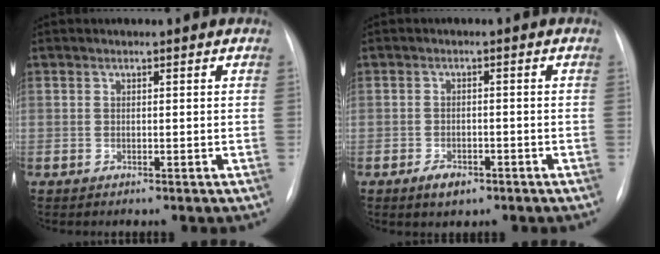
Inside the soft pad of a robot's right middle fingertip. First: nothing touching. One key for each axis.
{"total": 3.0, "fx": -1.9, "fy": 1.6, "fz": 1.7, "tx": -0.028, "ty": 0.000, "tz": -0.022}